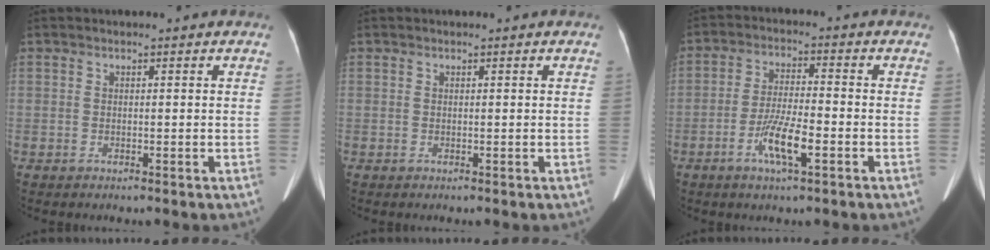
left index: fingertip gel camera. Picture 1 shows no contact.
{"total": 0.0}
{"total": 6.9, "force": [-3.0, 1.0, 6.1], "torque": [-0.122, -0.004, -0.057]}